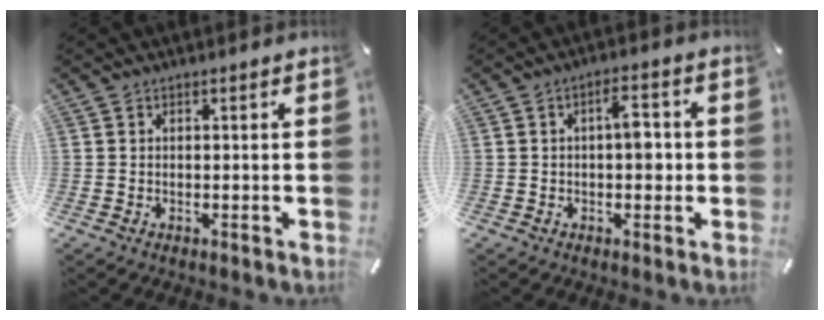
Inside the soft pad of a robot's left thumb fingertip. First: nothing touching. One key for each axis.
{"total": 5.6, "fx": 0.1, "fy": 2.8, "fz": 4.9, "tx": -0.066, "ty": 0.004, "tz": -0.004}